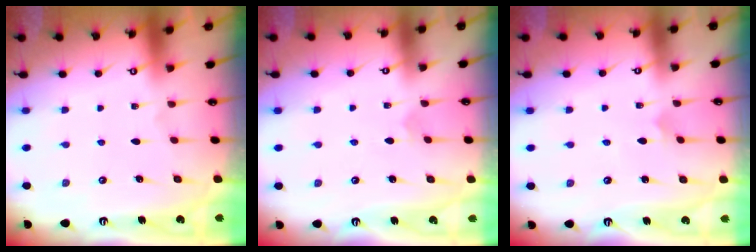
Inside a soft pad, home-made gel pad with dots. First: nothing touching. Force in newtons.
{"total": 3.5, "press": 3.5, "slide": 0.3}
{"total": 2.7, "press": 2.7, "slide": 0.1}